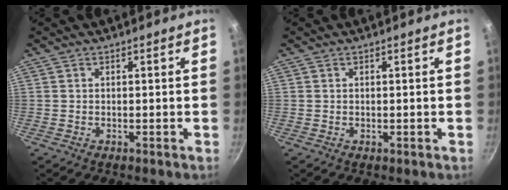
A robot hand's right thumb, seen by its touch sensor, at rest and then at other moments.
{"total": 0.0}